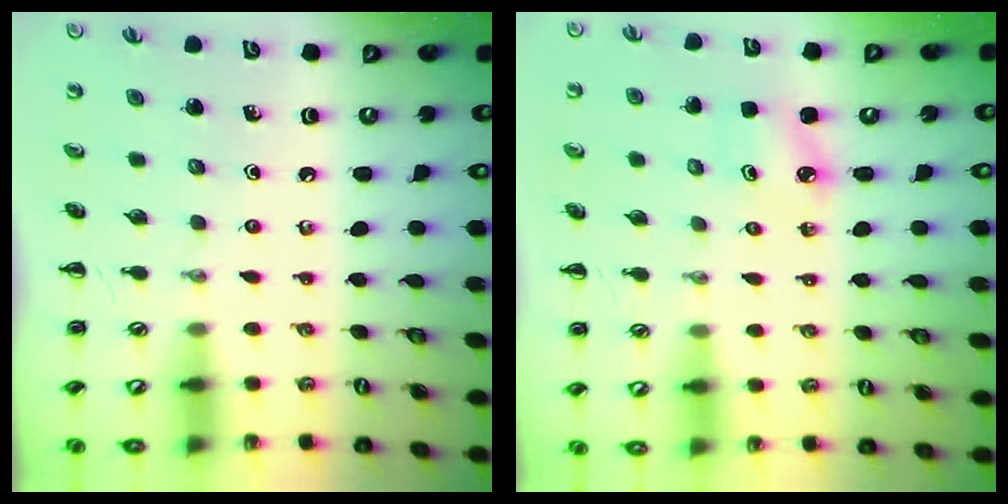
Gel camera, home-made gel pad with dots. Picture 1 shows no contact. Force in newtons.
{"total": 2.5, "press": 2.5, "slide": 0.5}